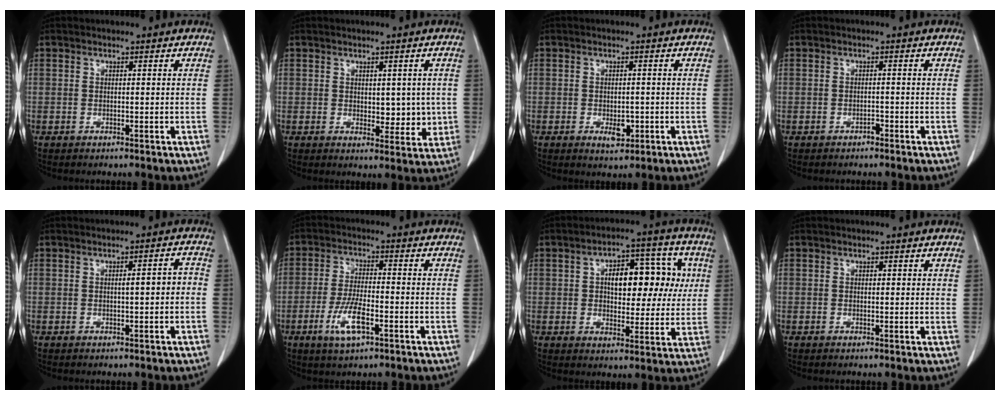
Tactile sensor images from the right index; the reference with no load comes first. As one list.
[{"total": 4.4, "force": [0.3, 2.7, 3.5], "torque": [-0.032, -0.007, 0.013]}, {"total": 2.8, "force": [-1.0, 1.4, 2.1], "torque": [-0.031, 0.001, -0.007]}, {"total": 0.8, "force": [-0.7, 0.3, 0.3], "torque": [-0.006, 0.001, -0.010]}, {"total": 2.8, "force": [-0.3, 0.5, 2.7], "torque": [-0.039, 0.007, -0.004]}, {"total": 7.0, "force": [-2.9, 1.7, 6.1], "torque": [-0.120, -0.007, -0.051]}, {"total": 12.4, "force": [2.6, 6.2, 10.4], "torque": [-0.142, 0.038, 0.041]}, {"total": 0.8, "force": [0.5, 0.4, 0.5], "torque": [0.001, -0.001, 0.003]}]